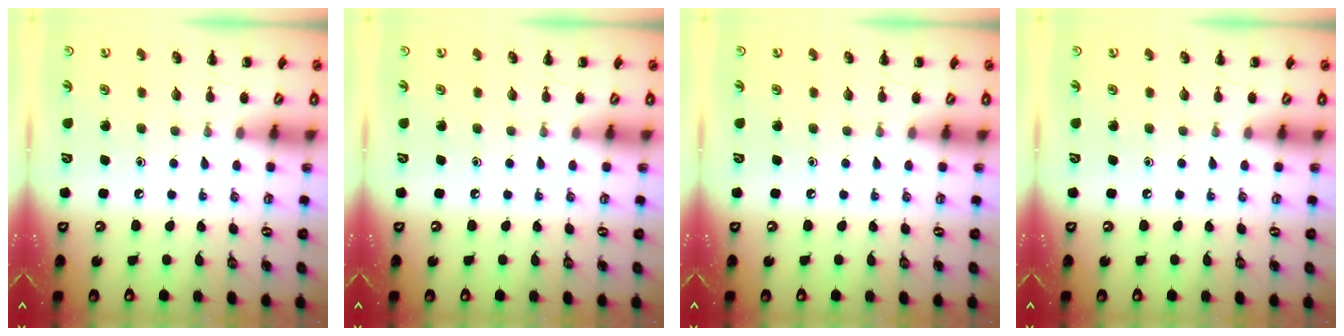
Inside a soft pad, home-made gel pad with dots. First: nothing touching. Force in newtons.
{"total": 0.0}
{"total": 0.0}
{"total": 0.0}